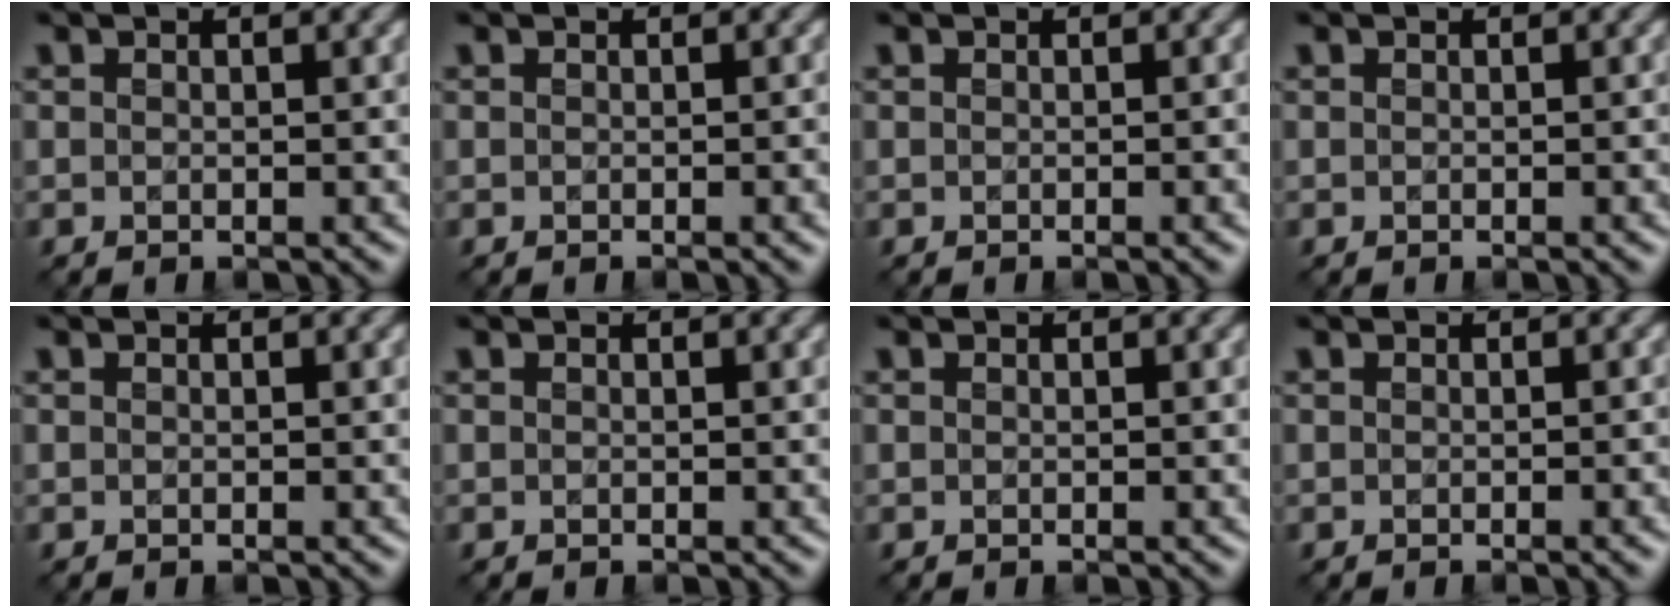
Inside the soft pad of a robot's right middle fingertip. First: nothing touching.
{"total": 1.8, "force": [-0.4, 0.5, 1.7], "torque": [-0.016, -0.002, -0.006]}
{"total": 1.5, "force": [-0.3, 0.4, 1.4], "torque": [-0.012, -0.001, -0.006]}
{"total": 1.0, "force": [-0.2, 0.3, 1.0], "torque": [-0.007, 0.000, -0.004]}
{"total": 0.0}
{"total": 0.0}
{"total": 0.0}
{"total": 2.2, "force": [-0.5, 0.6, 2.1], "torque": [-0.017, -0.001, -0.007]}